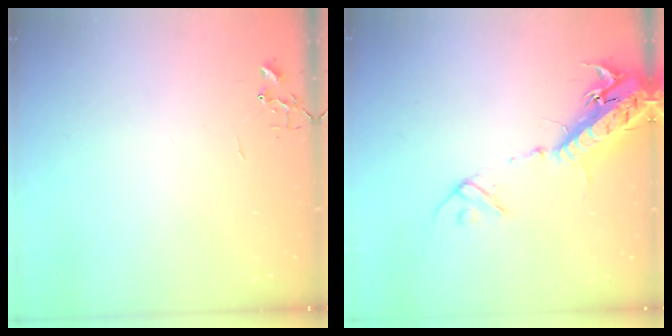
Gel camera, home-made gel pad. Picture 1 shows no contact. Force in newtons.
{"total": 18.2, "press": 17.7, "slide": 4.1}